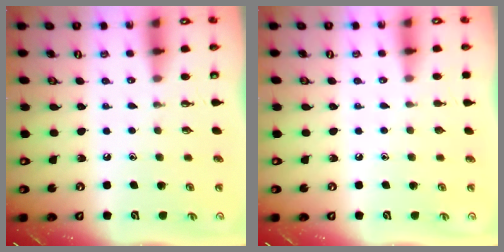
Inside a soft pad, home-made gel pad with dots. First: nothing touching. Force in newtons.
{"total": 0.0}